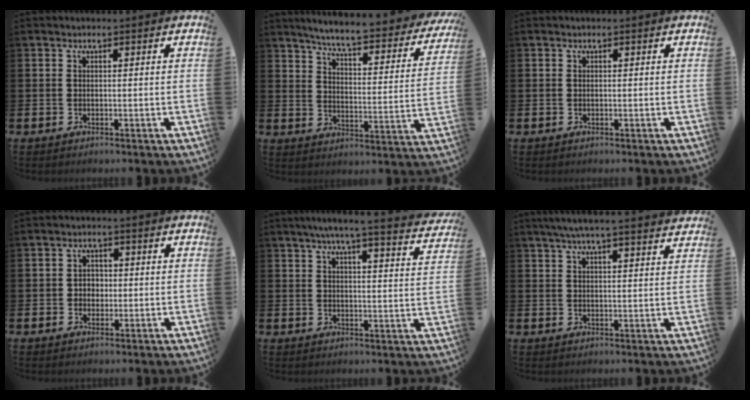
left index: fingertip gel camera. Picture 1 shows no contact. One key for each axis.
{"total": 6.2, "fx": 5.8, "fy": 0.0, "fz": 2.3, "tx": -0.063, "ty": -0.053, "tz": 0.091}
{"total": 0.0}
{"total": 2.2, "fx": 0.0, "fy": 2.0, "fz": 1.0, "tx": -0.005, "ty": 0.002, "tz": -0.007}
{"total": 5.8, "fx": 5.2, "fy": -0.1, "fz": 2.6, "tx": -0.052, "ty": -0.030, "tz": 0.085}
{"total": 5.2, "fx": 4.8, "fy": -0.2, "fz": 2.1, "tx": -0.047, "ty": -0.015, "tz": 0.085}